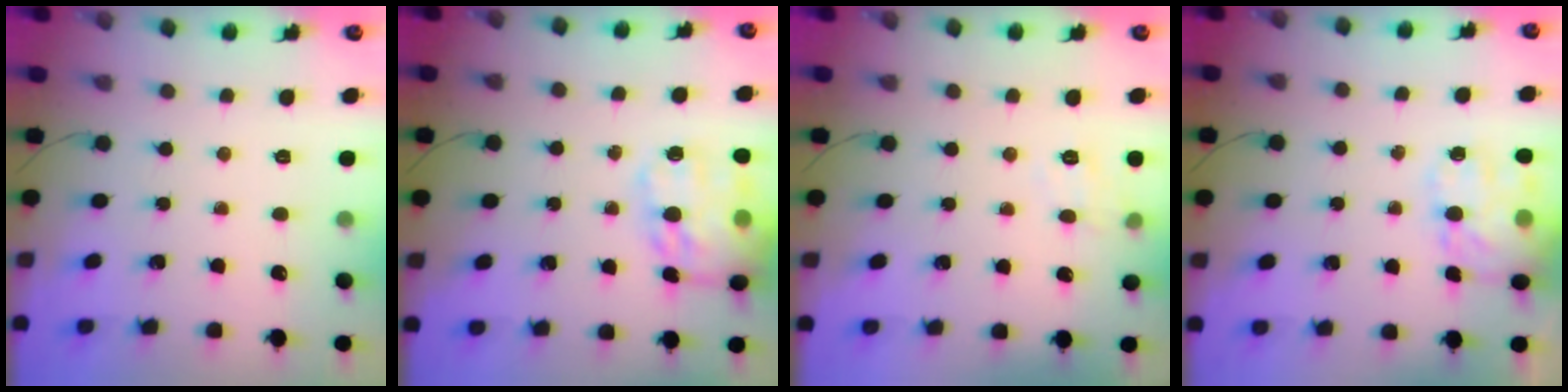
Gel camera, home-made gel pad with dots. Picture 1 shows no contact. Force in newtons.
{"total": 21.1, "press": 20.9, "slide": 2.9}
{"total": 5.0, "press": 4.7, "slide": 1.6}
{"total": 13.1, "press": 12.8, "slide": 2.8}